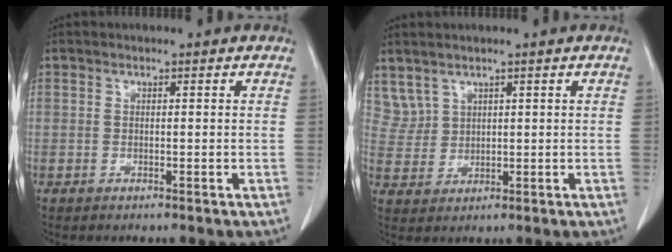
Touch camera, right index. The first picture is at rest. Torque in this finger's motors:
{"motor_torque": [-0.19, 0.54, 0.00, 0.00]}